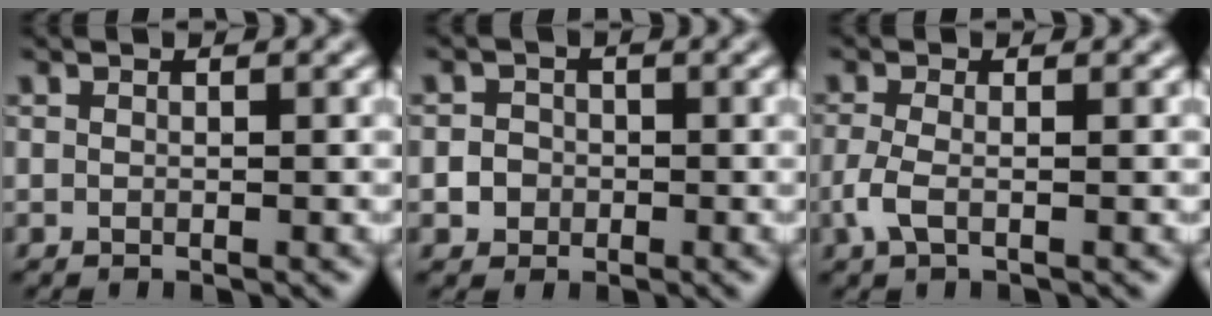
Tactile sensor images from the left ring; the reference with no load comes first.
{"total": 2.4, "force": [-0.4, 2.2, 0.7], "torque": [0.008, 0.012, -0.019]}
{"total": 2.1, "force": [-0.7, 0.8, 1.8], "torque": [-0.045, -0.002, -0.019]}